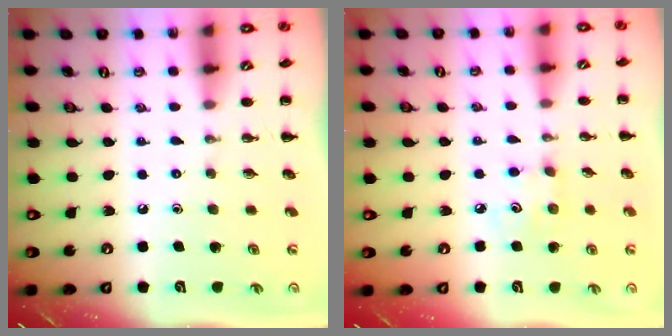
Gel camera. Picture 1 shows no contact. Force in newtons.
{"total": 4.6, "press": 4.5, "slide": 1.1}